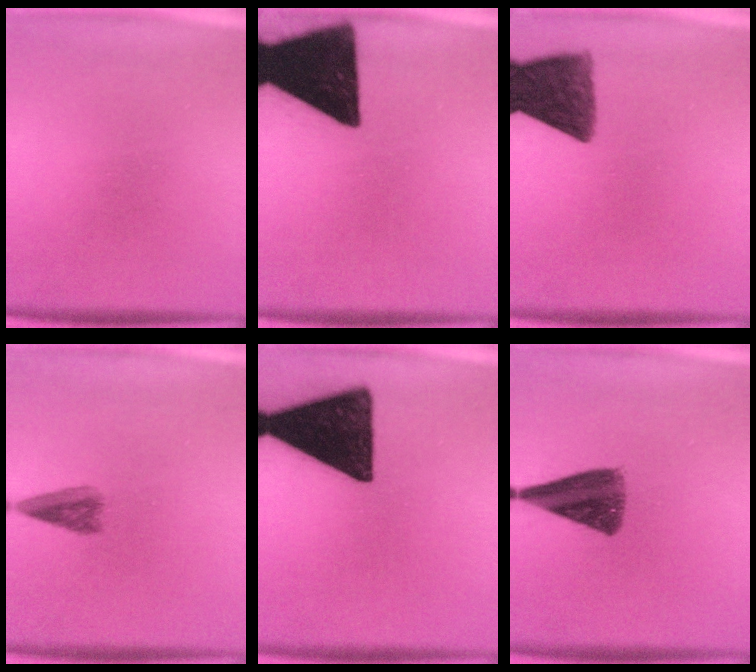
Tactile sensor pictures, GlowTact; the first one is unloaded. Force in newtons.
{"total": 18.9}
{"total": 10.4}
{"total": 3.0}
{"total": 17.6}
{"total": 9.0}